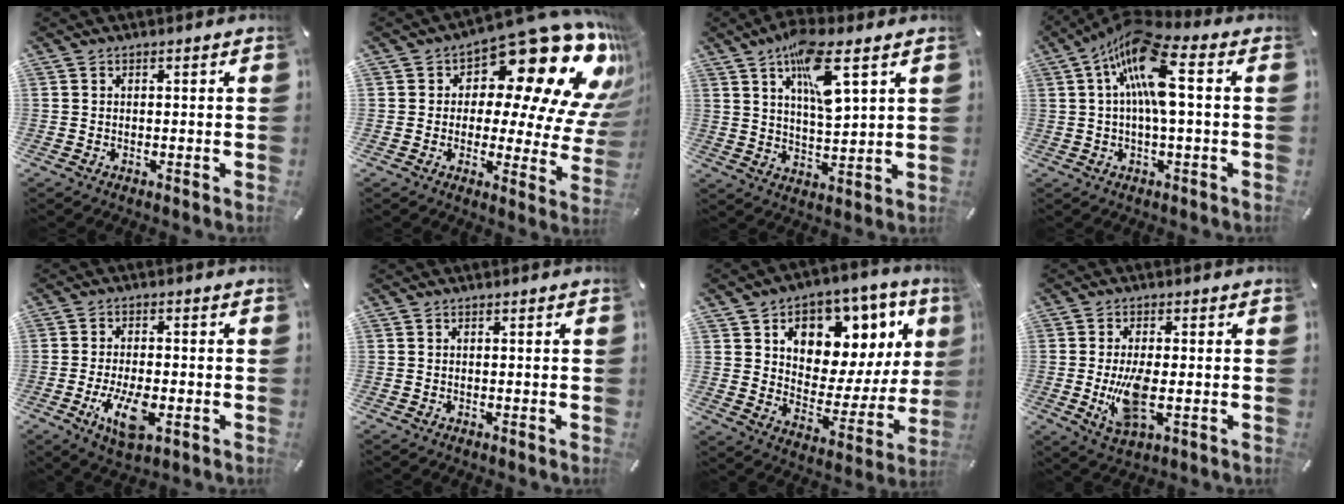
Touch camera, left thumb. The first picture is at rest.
{"total": 20.6, "force": [11.4, 9.0, 14.7], "torque": [-0.194, -0.100, 0.183]}
{"total": 12.6, "force": [6.6, 4.0, 9.9], "torque": [-0.169, -0.020, 0.112]}
{"total": 14.9, "force": [2.6, 5.2, 13.8], "torque": [-0.275, -0.002, 0.045]}
{"total": 9.2, "force": [-3.0, 4.1, 7.6], "torque": [-0.157, -0.007, -0.053]}
{"total": 0.0}
{"total": 12.9, "force": [7.0, 8.9, 6.1], "torque": [-0.079, -0.061, 0.119]}
{"total": 9.0, "force": [-0.9, 4.0, 8.1], "torque": [-0.175, -0.022, -0.018]}